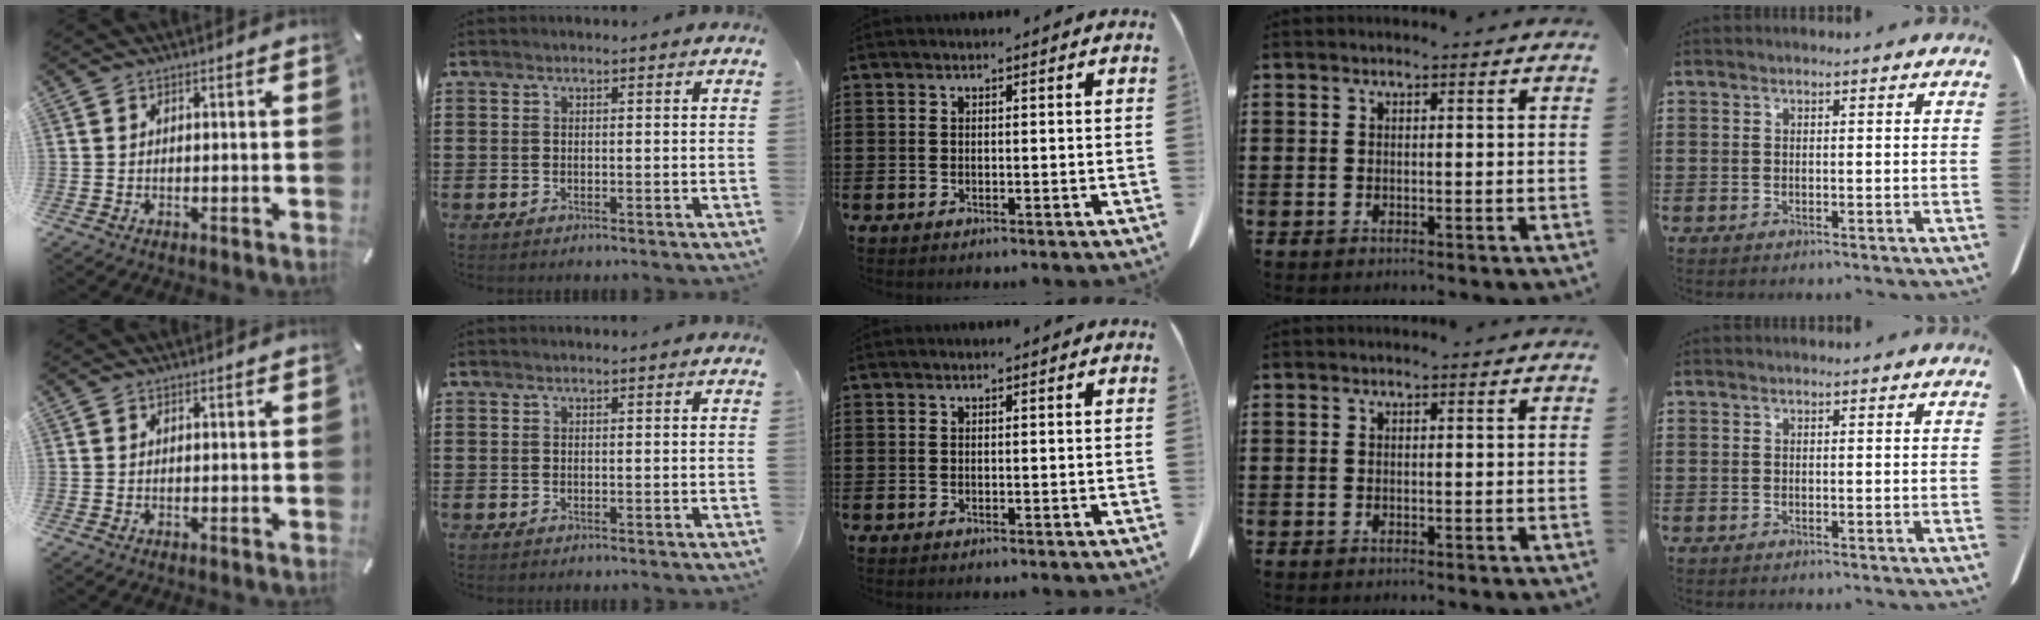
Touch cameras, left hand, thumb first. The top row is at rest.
{}